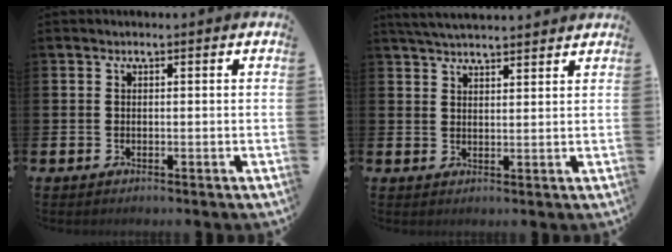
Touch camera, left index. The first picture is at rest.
{"total": 3.9, "force": [3.9, 0.3, 0.6], "torque": [-0.018, -0.013, 0.071]}